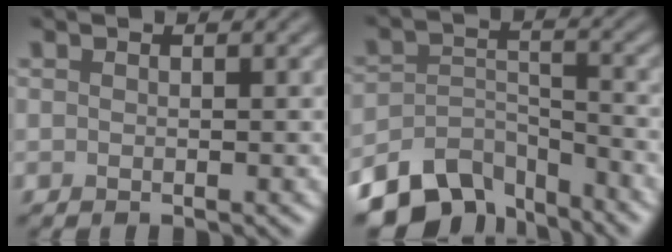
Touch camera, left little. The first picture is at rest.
{"total": 7.6, "force": [-5.9, 3.7, 3.1], "torque": [-0.050, -0.018, -0.104]}